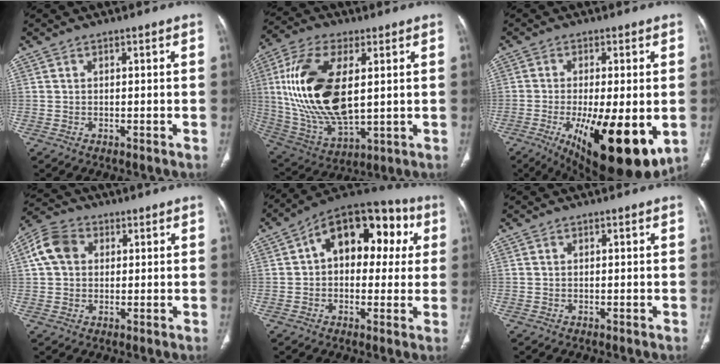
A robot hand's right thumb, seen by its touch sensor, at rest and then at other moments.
{"total": 21.7, "force": [3.2, 10.8, 18.6], "torque": [-0.379, -0.017, 0.067]}
{"total": 19.9, "force": [-5.9, 6.6, 17.9], "torque": [-0.243, -0.030, -0.068]}
{"total": 7.7, "force": [1.8, 6.1, 4.5], "torque": [-0.081, 0.015, 0.026]}
{"total": 18.1, "force": [4.1, 11.3, 13.5], "torque": [-0.135, 0.039, 0.048]}
{"total": 0.0}